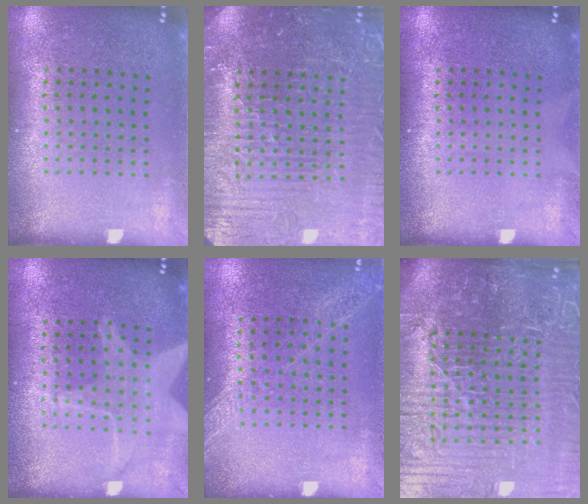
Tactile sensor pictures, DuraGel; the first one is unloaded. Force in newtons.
{"total": 4.7, "press": 4.4, "slide": 1.5}
{"total": 0.0}
{"total": 1.6, "press": 1.6, "slide": 0.2}
{"total": 1.3, "press": 1.2, "slide": 0.2}
{"total": 7.9, "press": 7.0, "slide": 3.7}